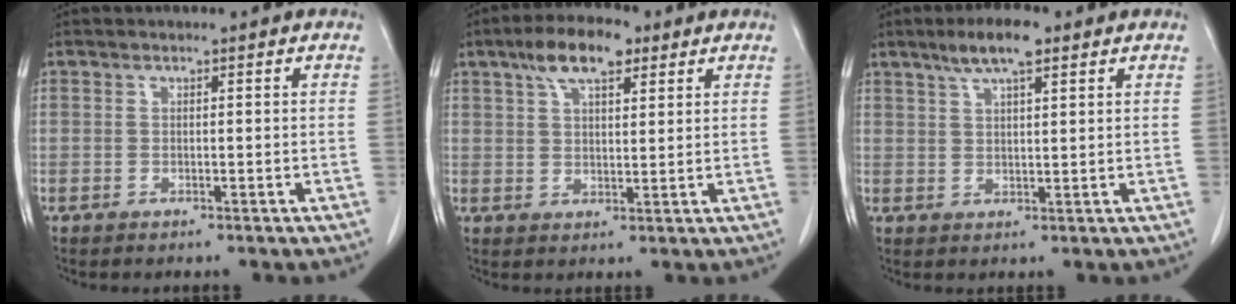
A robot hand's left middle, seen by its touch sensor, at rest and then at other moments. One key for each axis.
{"total": 7.7, "fx": 4.6, "fy": 2.8, "fz": 5.5, "tx": -0.104, "ty": 0.017, "tz": 0.078}
{"total": 5.8, "fx": 3.8, "fy": 1.0, "fz": 4.3, "tx": -0.084, "ty": 0.009, "tz": 0.066}